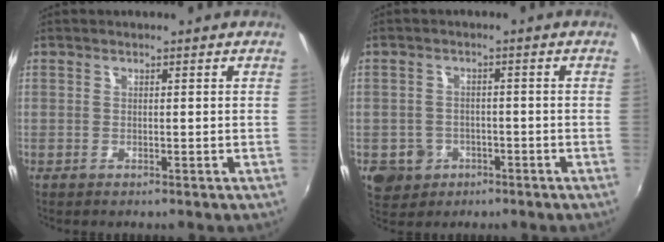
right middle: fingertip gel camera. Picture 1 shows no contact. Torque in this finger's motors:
{"motor_torque": [0.35, -0.38, 0.03, 0.02]}